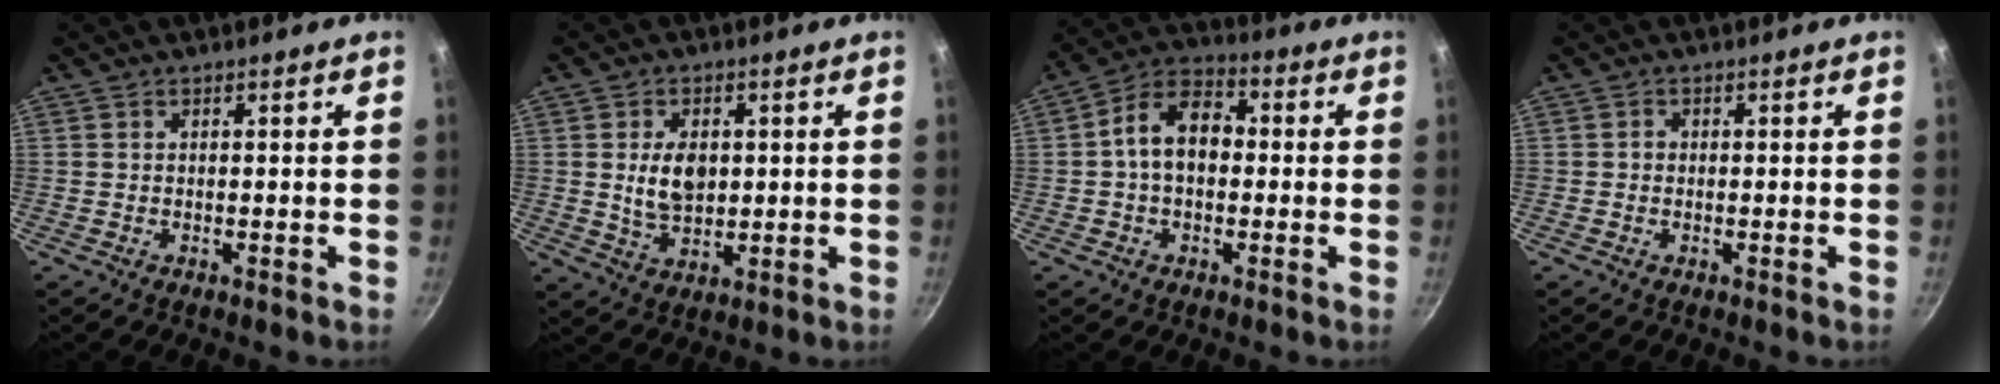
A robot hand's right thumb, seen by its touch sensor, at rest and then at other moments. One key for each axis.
{"total": 7.3, "fx": 1.0, "fy": 4.8, "fz": 5.4, "tx": -0.079, "ty": -0.013, "tz": 0.023}
{"total": 10.5, "fx": 0.2, "fy": 7.2, "fz": 7.7, "tx": -0.096, "ty": 0.035, "tz": -0.015}
{"total": 0.9, "fx": -0.2, "fy": 0.8, "fz": 0.3, "tx": -0.002, "ty": 0.003, "tz": -0.005}